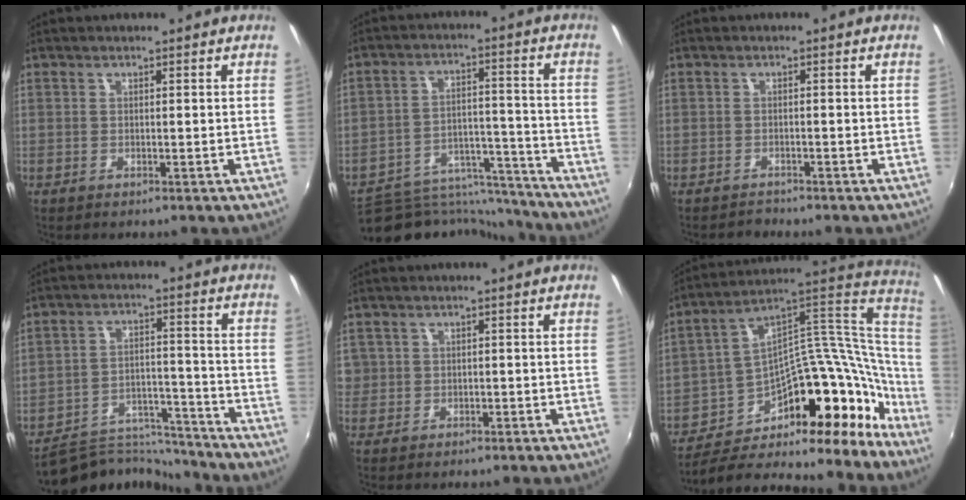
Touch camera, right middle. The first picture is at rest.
{"total": 14.8, "force": [-14.3, 3.7, 0.6], "torque": [-0.009, 0.044, -0.213]}
{"total": 1.5, "force": [-1.4, 0.3, -0.2], "torque": [0.000, -0.001, -0.024]}
{"total": 9.5, "force": [-9.1, 2.5, 0.2], "torque": [-0.008, 0.024, -0.149]}
{"total": 3.6, "force": [-0.5, 3.5, 0.6], "torque": [-0.015, 0.008, -0.004]}
{"total": 29.0, "force": [-17.6, 16.4, 16.2], "torque": [-0.230, 0.064, -0.242]}